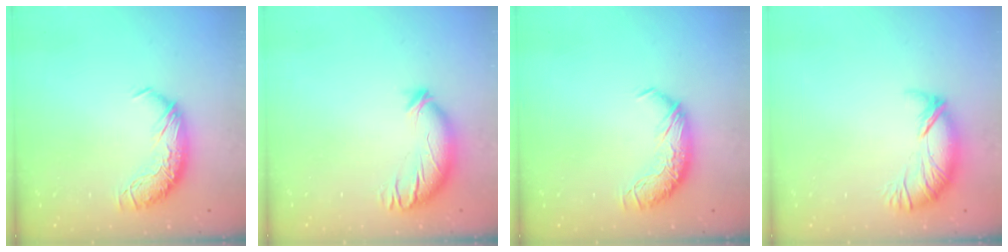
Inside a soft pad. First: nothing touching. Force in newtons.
{"total": 3.7, "press": 2.9, "slide": 2.3}
{"total": 0.0}
{"total": 4.0, "press": 3.4, "slide": 2.1}